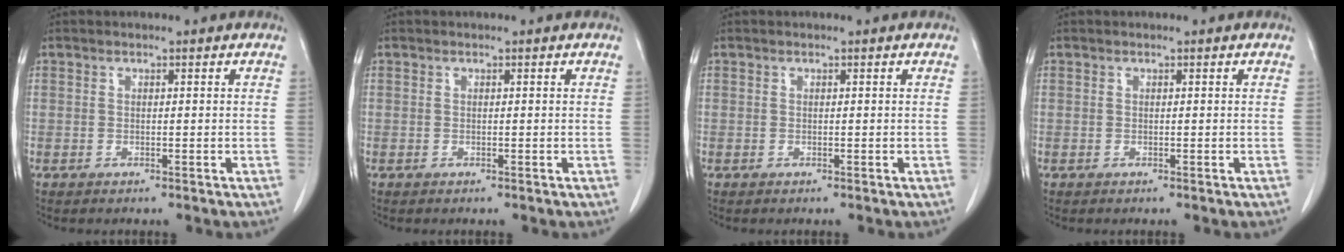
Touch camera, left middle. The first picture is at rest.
{"total": 0.0}
{"total": 0.0}
{"total": 0.0}